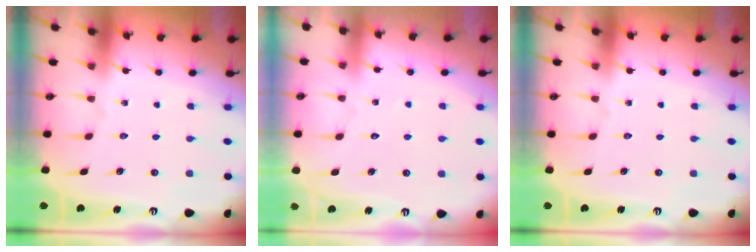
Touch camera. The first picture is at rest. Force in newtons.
{"total": 2.2, "press": 2.2, "slide": 0.2}
{"total": 0.0}